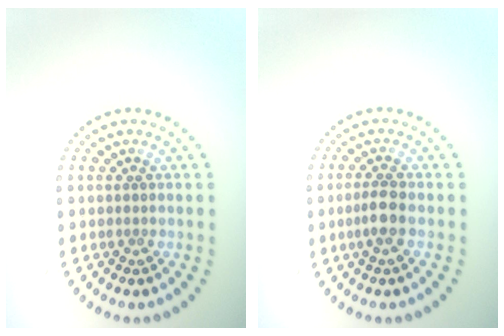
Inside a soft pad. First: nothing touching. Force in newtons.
{"total": 2.0, "press": 1.8, "slide": 0.9}